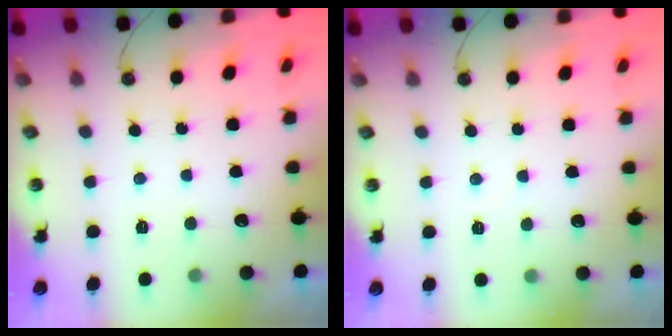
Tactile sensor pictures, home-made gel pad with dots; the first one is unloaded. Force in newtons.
{"total": 1.8, "press": 1.8, "slide": 0.4}